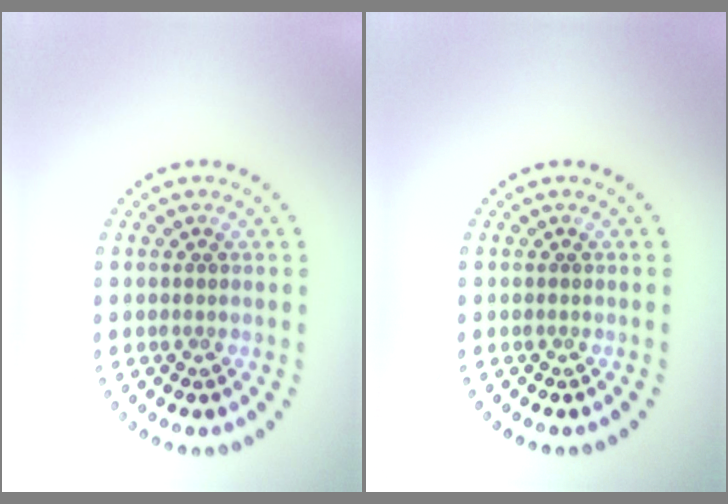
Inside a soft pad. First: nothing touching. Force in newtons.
{"total": 0.0}